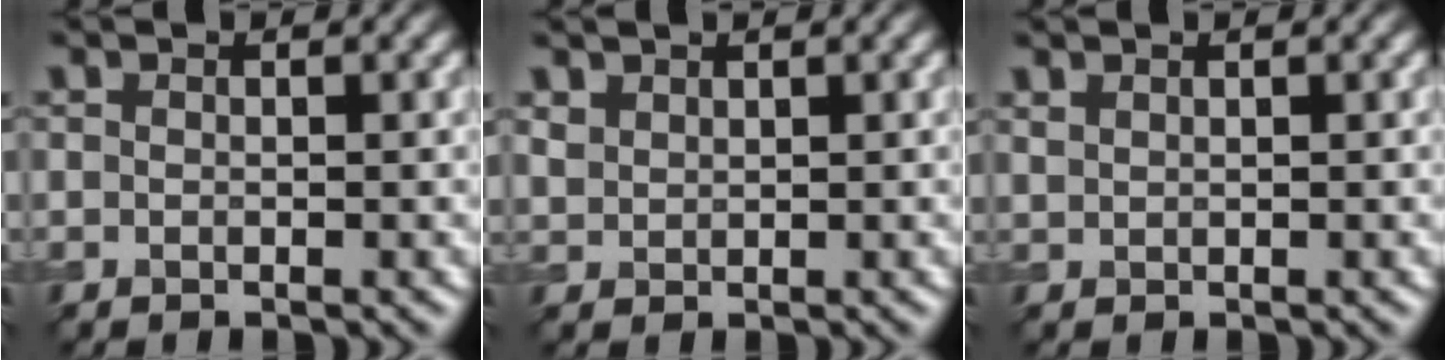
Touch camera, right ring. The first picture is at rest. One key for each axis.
{"total": 1.5, "fx": 1.3, "fy": 0.8, "fz": 0.3, "tx": -0.012, "ty": 0.003, "tz": 0.032}
{"total": 0.7, "fx": 0.7, "fy": 0.2, "fz": 0.2, "tx": -0.006, "ty": 0.000, "tz": 0.019}